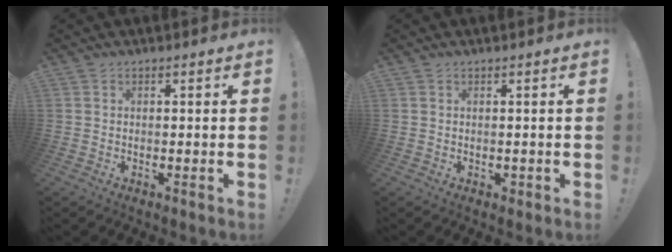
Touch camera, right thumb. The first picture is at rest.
{"total": 0.9, "force": [0.0, 0.8, 0.3], "torque": [-0.002, 0.001, 0.001]}